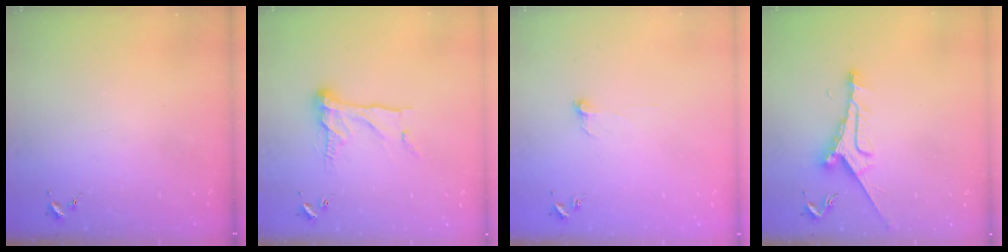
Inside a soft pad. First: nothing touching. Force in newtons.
{"total": 14.5, "press": 14.5, "slide": 1.3}
{"total": 3.9, "press": 3.9, "slide": 0.2}
{"total": 9.9, "press": 9.8, "slide": 0.7}